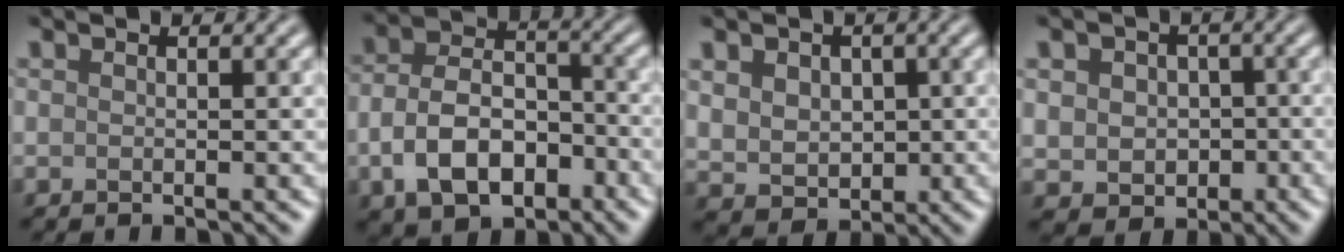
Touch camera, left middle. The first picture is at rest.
{"total": 7.7, "force": [-2.8, 4.9, 5.2], "torque": [-0.102, 0.001, -0.054]}
{"total": 4.8, "force": [0.9, 3.8, 2.8], "torque": [-0.056, 0.007, 0.014]}
{"total": 4.5, "force": [-0.1, 3.8, 2.4], "torque": [-0.033, -0.002, -0.004]}